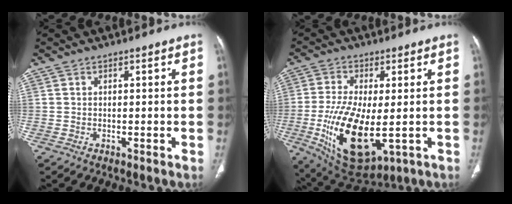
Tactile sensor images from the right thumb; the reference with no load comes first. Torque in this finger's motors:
{"motor_torque": [1.41, 2.88, 1.51, -0.44, 0.21]}